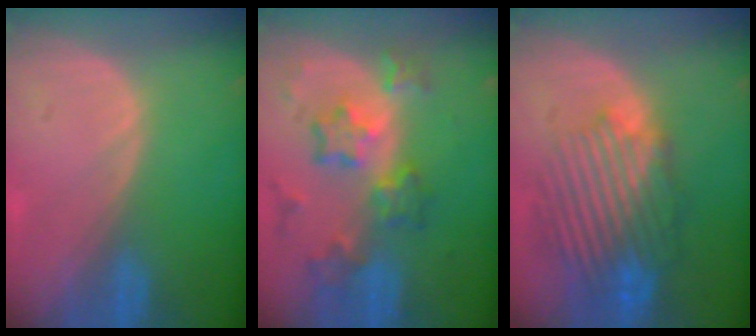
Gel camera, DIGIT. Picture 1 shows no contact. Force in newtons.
{"total": 8.7, "press": 7.6, "slide": 4.2}
{"total": 10.2, "press": 9.7, "slide": 3.4}